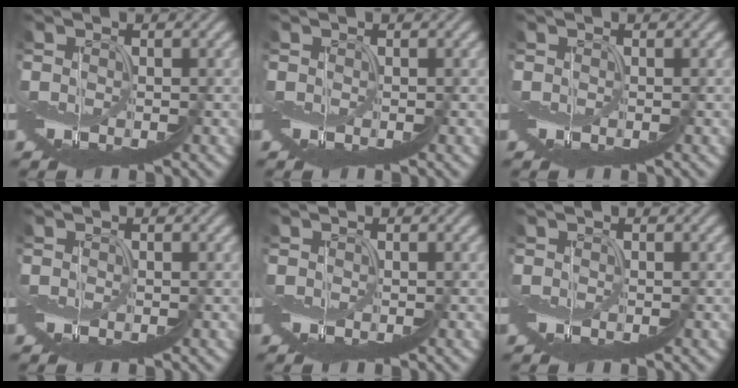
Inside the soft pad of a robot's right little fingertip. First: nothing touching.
{"total": 0.0}
{"total": 0.0}
{"total": 0.0}
{"total": 0.0}
{"total": 0.0}